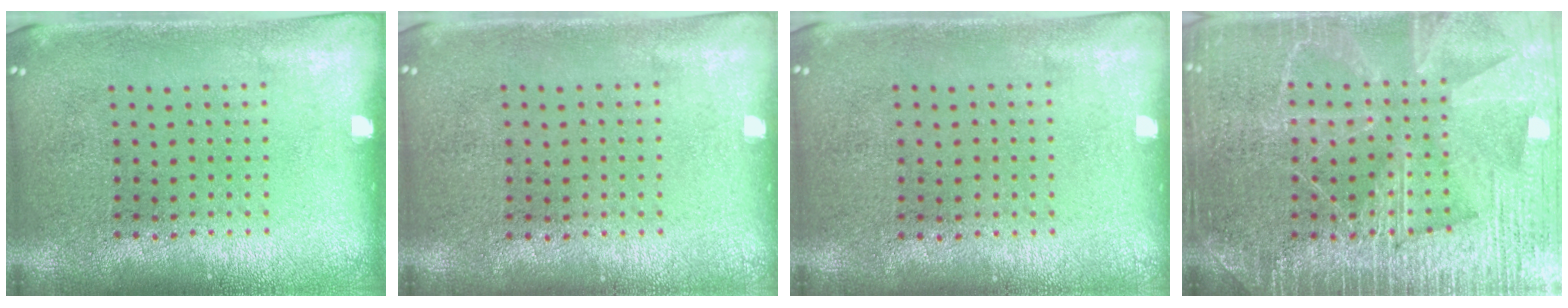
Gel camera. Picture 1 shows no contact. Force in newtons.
{"total": 0.0}
{"total": 0.0}
{"total": 6.6, "press": 6.5, "slide": 0.8}